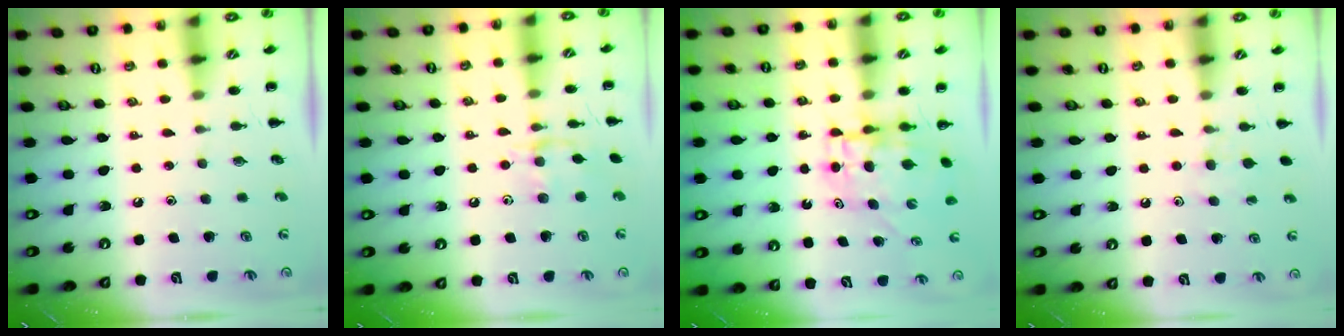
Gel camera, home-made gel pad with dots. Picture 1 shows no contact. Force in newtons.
{"total": 9.1, "press": 9.0, "slide": 0.7}
{"total": 5.9, "press": 5.8, "slide": 1.0}
{"total": 5.7, "press": 5.4, "slide": 2.0}